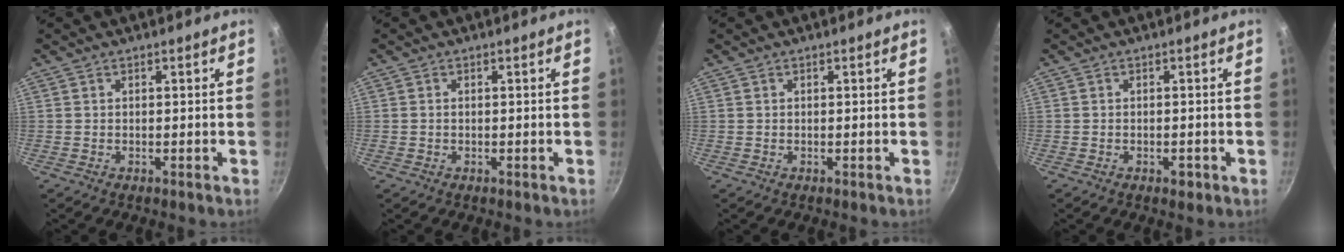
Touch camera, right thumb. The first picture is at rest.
{"total": 0.5, "force": [0.0, 0.4, 0.3], "torque": [-0.005, 0.003, -0.002]}
{"total": 0.0}
{"total": 1.7, "force": [-0.8, 1.0, 1.2], "torque": [-0.018, 0.004, -0.008]}